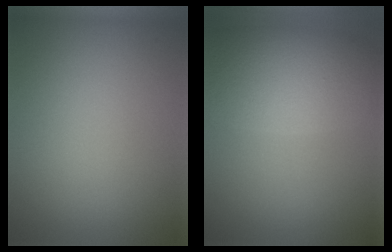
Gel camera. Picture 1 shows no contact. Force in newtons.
{"total": 7.2, "press": 7.2, "slide": 0.4}